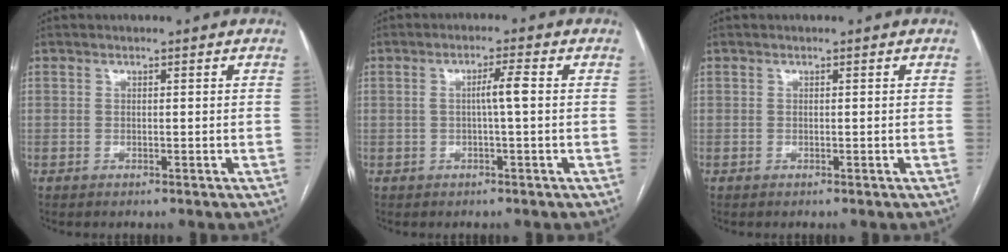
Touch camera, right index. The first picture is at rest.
{"total": 3.3, "force": [0.1, -0.2, 3.3], "torque": [-0.058, 0.004, 0.001]}
{"total": 0.0}